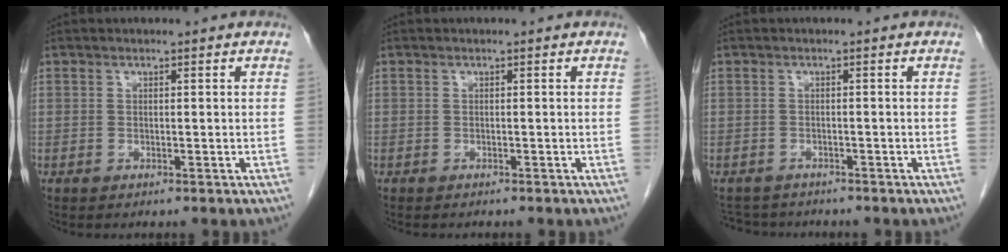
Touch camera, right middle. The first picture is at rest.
{"total": 1.3, "force": [-1.2, 0.4, 0.5], "torque": [-0.011, -0.003, -0.014]}
{"total": 4.9, "force": [-4.6, 1.6, 0.7], "torque": [-0.009, -0.004, -0.069]}